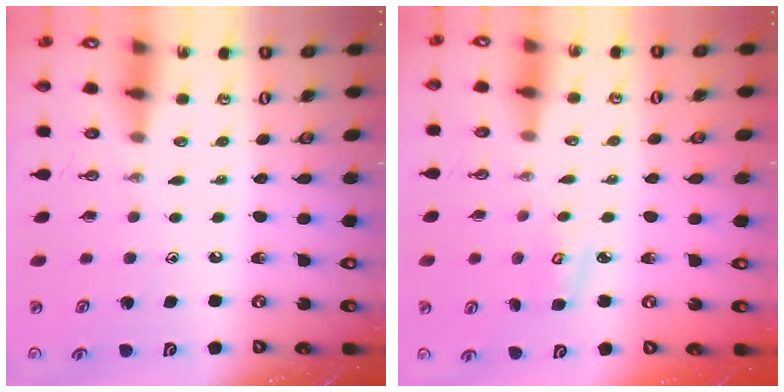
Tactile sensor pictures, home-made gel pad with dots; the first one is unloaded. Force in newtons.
{"total": 3.4, "press": 3.4, "slide": 0.4}